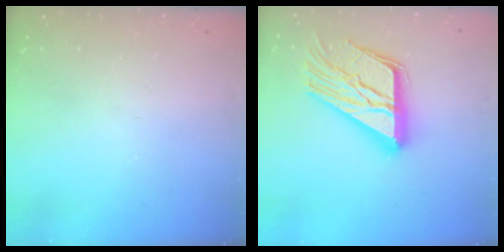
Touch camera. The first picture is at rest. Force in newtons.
{"total": 21.0, "press": 20.9, "slide": 2.1}